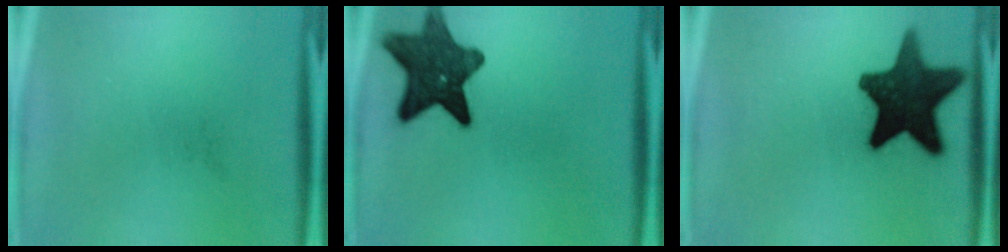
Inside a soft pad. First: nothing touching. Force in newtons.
{"total": 12.8}
{"total": 16.5}